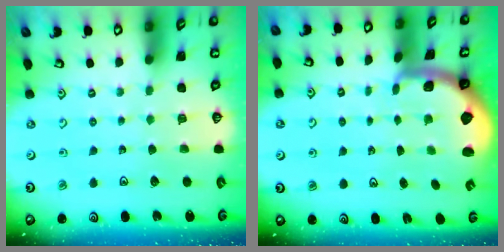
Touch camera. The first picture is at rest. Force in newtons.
{"total": 1.1, "press": 1.0, "slide": 0.3}